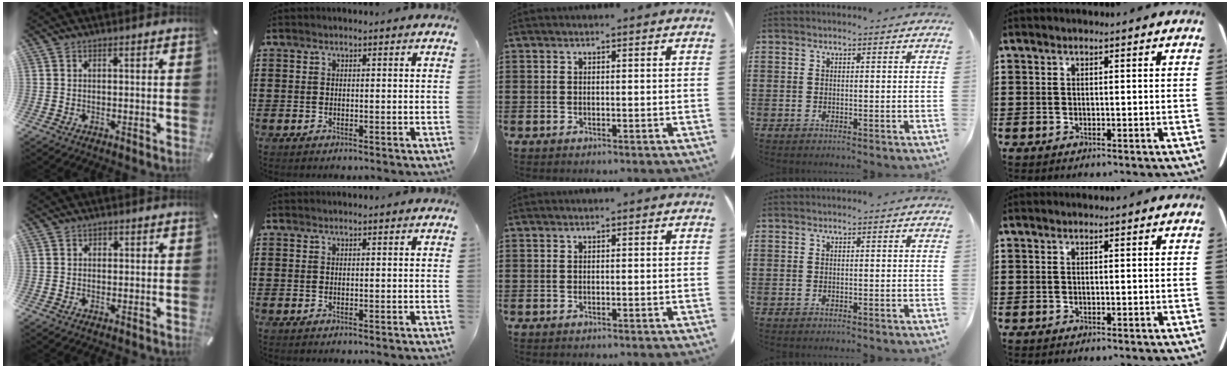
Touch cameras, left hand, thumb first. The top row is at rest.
{"thumb": {"total": 0.9, "force": [0.1, 0.9, 0.2], "torque": [-0.002, 0.007, -0.001]}}